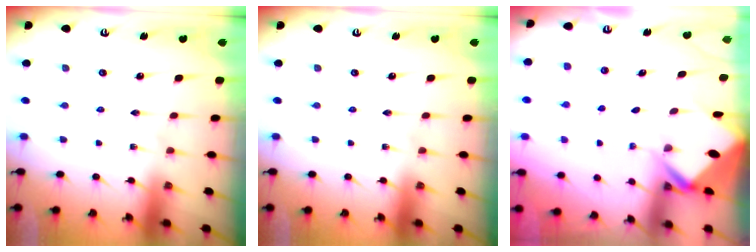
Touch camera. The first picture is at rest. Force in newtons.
{"total": 0.0}
{"total": 3.6, "press": 3.6, "slide": 0.2}